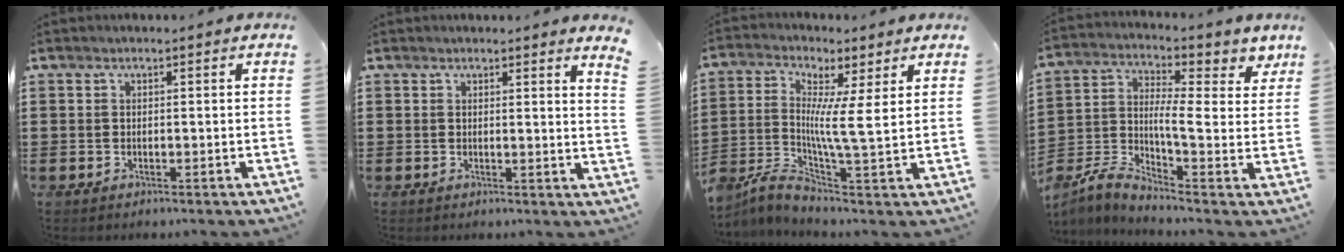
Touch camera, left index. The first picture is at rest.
{"total": 1.7, "force": [1.4, -0.5, 0.8], "torque": [-0.011, -0.007, 0.025]}
{"total": 6.5, "force": [1.3, 1.2, 6.3], "torque": [-0.129, -0.019, 0.019]}
{"total": 4.5, "force": [0.5, 1.8, 4.1], "torque": [-0.093, -0.024, -0.003]}